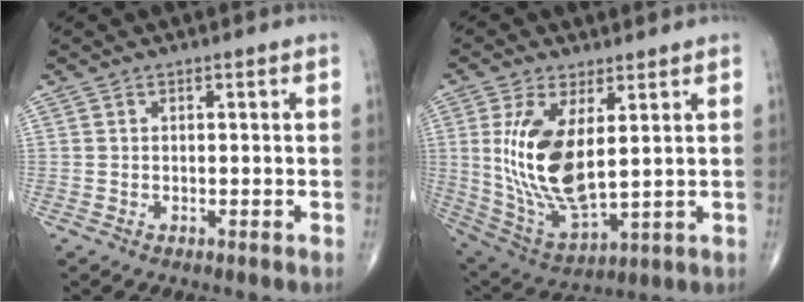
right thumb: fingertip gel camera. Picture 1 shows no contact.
{"total": 15.2, "force": [2.8, 6.6, 13.4], "torque": [-0.271, -0.024, 0.073]}